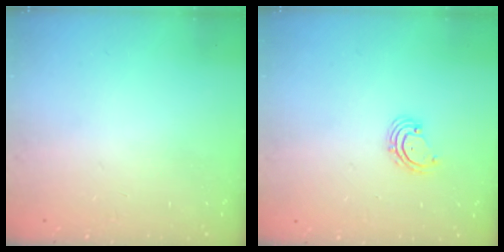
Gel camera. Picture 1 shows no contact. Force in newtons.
{"total": 2.5, "press": 2.4, "slide": 0.4}